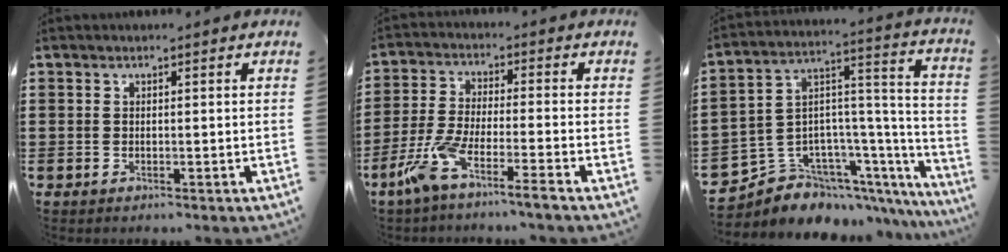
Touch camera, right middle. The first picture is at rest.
{"total": 6.8, "force": [-5.4, -0.1, 4.1], "torque": [-0.115, -0.022, -0.112]}
{"total": 6.2, "force": [-4.5, 4.3, 0.2], "torque": [-0.025, -0.016, -0.081]}